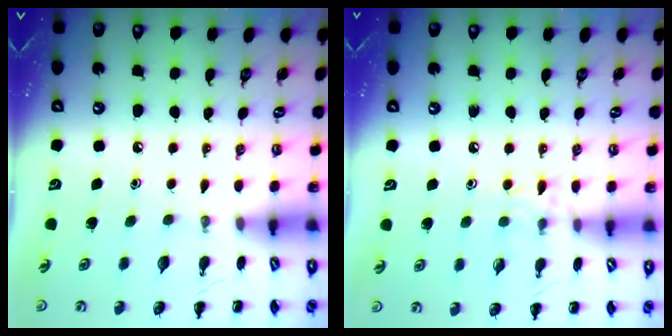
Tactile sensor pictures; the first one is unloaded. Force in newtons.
{"total": 6.9, "press": 6.6, "slide": 1.8}